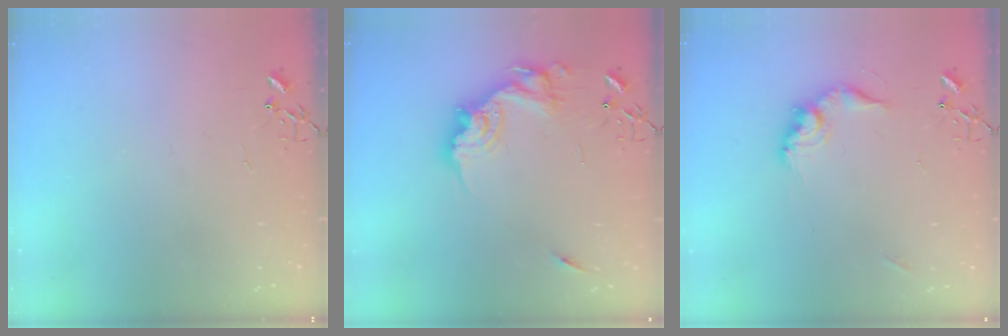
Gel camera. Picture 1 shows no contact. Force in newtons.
{"total": 17.5, "press": 17.4, "slide": 1.9}
{"total": 12.6, "press": 12.6, "slide": 0.7}